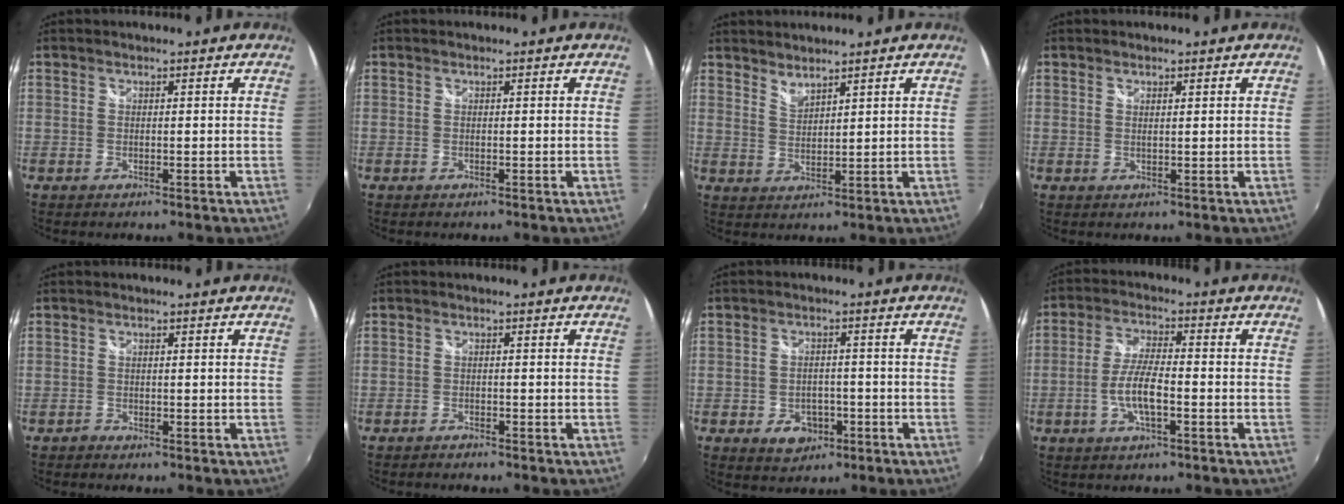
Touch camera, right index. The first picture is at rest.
{"total": 0.0}
{"total": 2.9, "force": [2.8, 0.2, 0.7], "torque": [-0.010, -0.002, 0.050]}
{"total": 0.9, "force": [0.7, 0.0, 0.5], "torque": [-0.009, 0.000, 0.011]}
{"total": 0.7, "force": [-0.5, 0.2, -0.3], "torque": [0.004, 0.000, -0.012]}
{"total": 1.5, "force": [-1.4, 0.3, 0.1], "torque": [-0.011, -0.005, -0.027]}
{"total": 5.6, "force": [-2.4, 4.4, 2.6], "torque": [-0.059, 0.003, -0.026]}
{"total": 7.0, "force": [-2.3, 1.8, 6.4], "torque": [-0.130, 0.001, -0.044]}